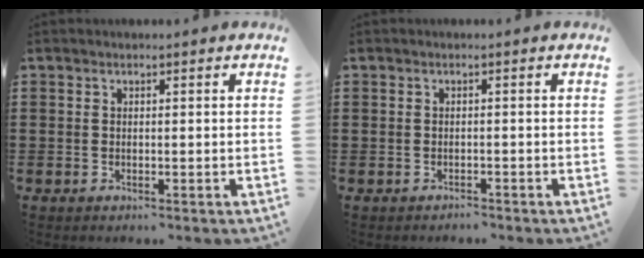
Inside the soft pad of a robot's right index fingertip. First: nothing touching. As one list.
[{"total": 1.1, "force": [-1.0, 0.2, -0.2], "torque": [0.000, 0.003, -0.024]}]